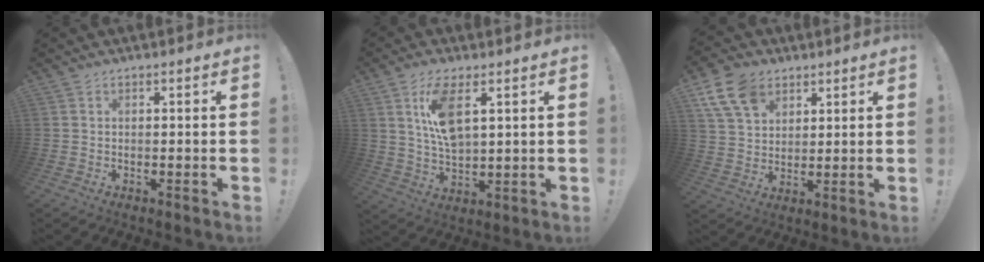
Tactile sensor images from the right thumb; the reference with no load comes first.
{"total": 11.2, "force": [4.8, 4.7, 8.9], "torque": [-0.171, -0.017, 0.084]}
{"total": 12.0, "force": [6.5, 8.1, 5.9], "torque": [-0.106, -0.020, 0.130]}